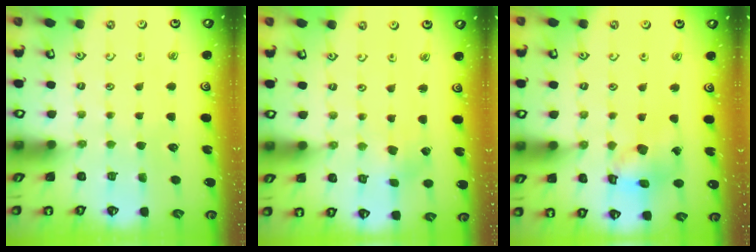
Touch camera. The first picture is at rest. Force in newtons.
{"total": 0.9, "press": 0.9, "slide": 0.2}
{"total": 11.3, "press": 11.2, "slide": 1.4}